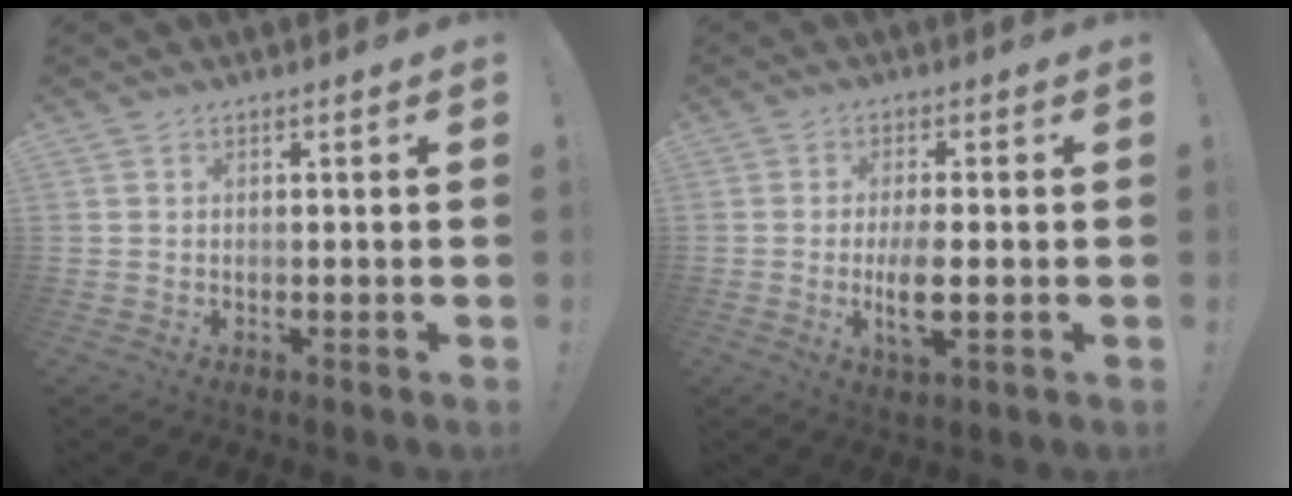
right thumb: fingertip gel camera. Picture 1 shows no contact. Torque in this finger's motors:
{"motor_torque": [-0.10, 0.22, 0.02, 0.03, 0.09]}